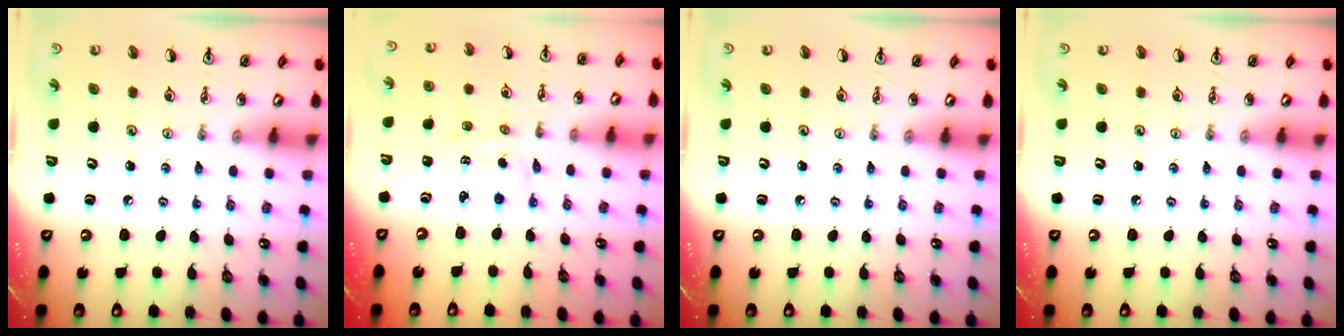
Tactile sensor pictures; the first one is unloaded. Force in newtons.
{"total": 1.8, "press": 1.7, "slide": 0.3}
{"total": 0.0}
{"total": 0.0}